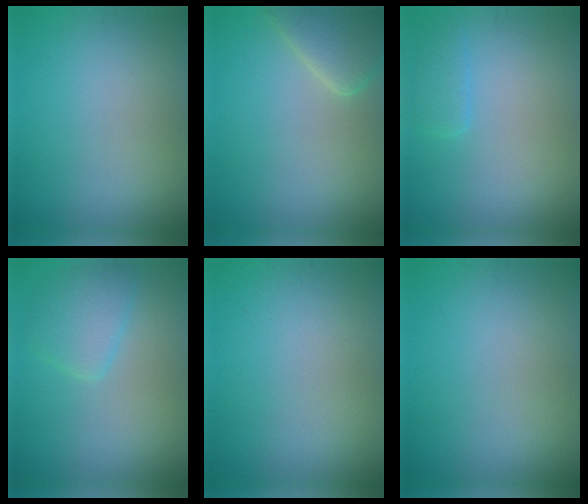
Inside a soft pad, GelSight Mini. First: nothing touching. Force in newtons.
{"total": 3.3, "press": 3.3, "slide": 0.2}
{"total": 1.6, "press": 1.5, "slide": 0.2}
{"total": 2.6, "press": 2.6, "slide": 0.2}
{"total": 0.0}
{"total": 0.0}